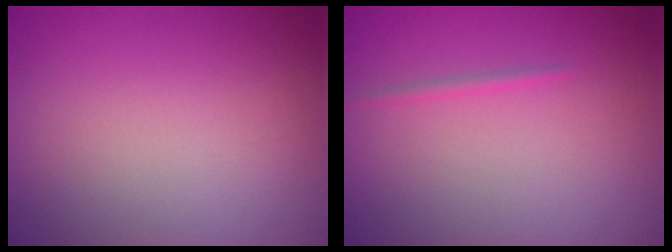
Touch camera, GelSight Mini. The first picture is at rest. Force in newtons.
{"total": 0.6, "press": 0.6, "slide": 0.1}